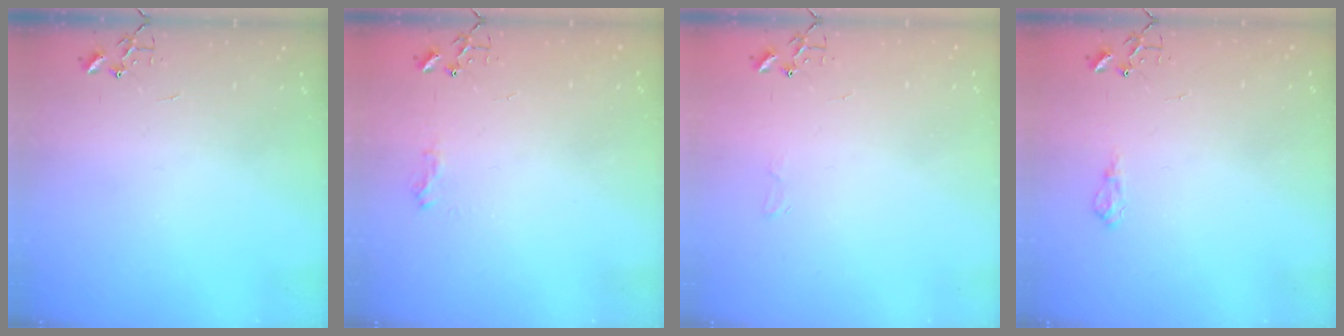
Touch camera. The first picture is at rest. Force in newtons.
{"total": 7.8, "press": 7.8, "slide": 0.7}
{"total": 4.8, "press": 4.8, "slide": 0.6}
{"total": 7.0, "press": 7.0, "slide": 0.8}